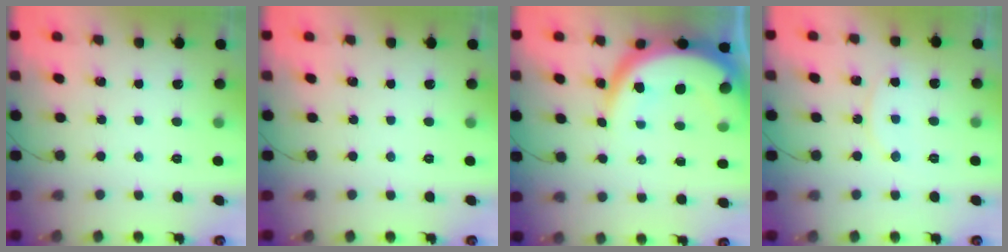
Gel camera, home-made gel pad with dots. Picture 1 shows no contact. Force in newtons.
{"total": 0.0}
{"total": 14.2, "press": 14.1, "slide": 0.9}
{"total": 6.1, "press": 6.1, "slide": 0.5}